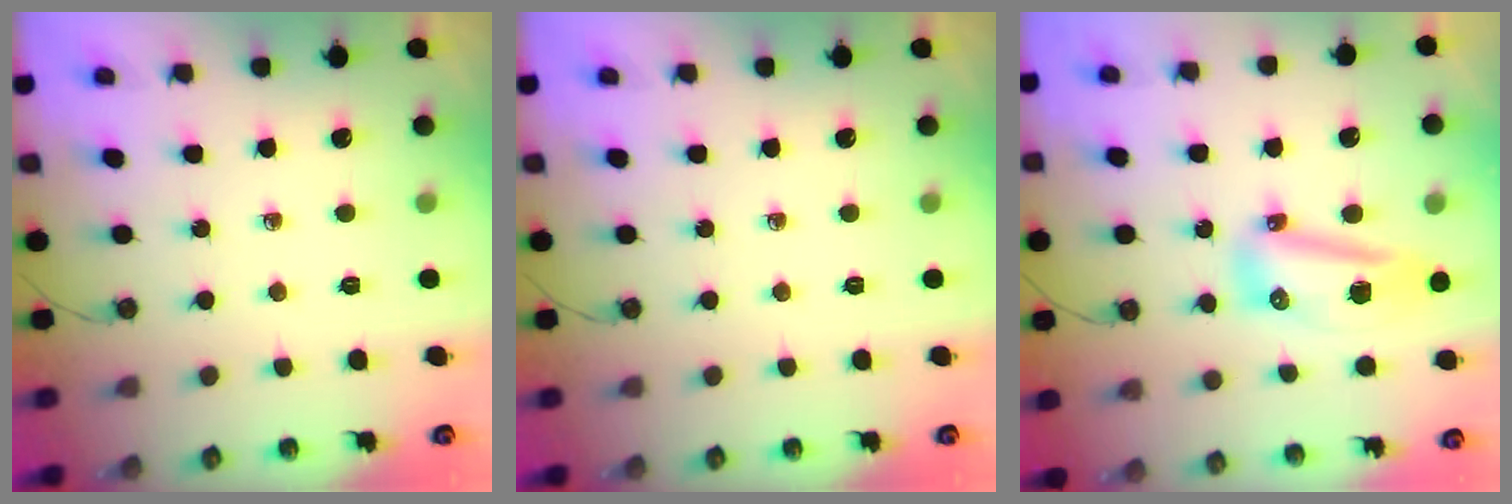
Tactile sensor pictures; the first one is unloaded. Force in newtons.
{"total": 0.0}
{"total": 18.4, "press": 13.7, "slide": 12.3}